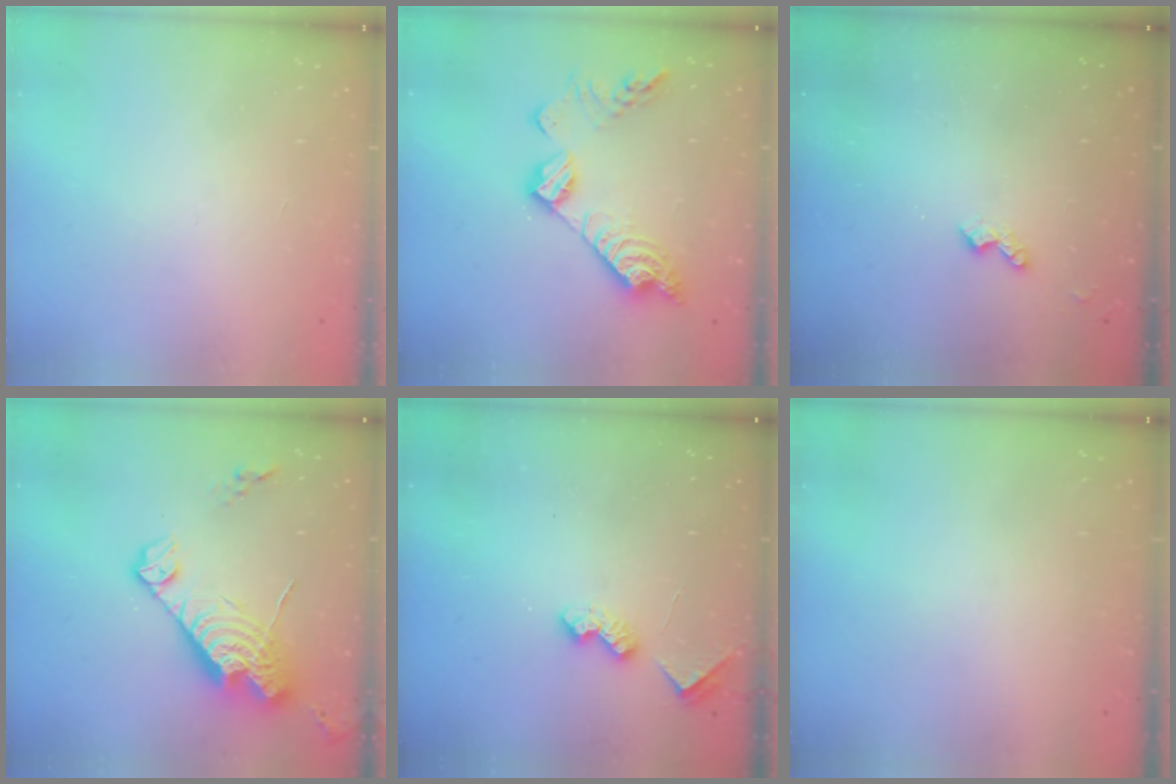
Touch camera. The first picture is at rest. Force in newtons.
{"total": 16.2, "press": 16.2, "slide": 1.2}
{"total": 3.6, "press": 3.5, "slide": 0.6}
{"total": 15.2, "press": 15.2, "slide": 1.3}
{"total": 5.9, "press": 5.8, "slide": 0.8}
{"total": 0.0}